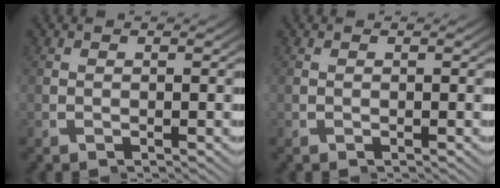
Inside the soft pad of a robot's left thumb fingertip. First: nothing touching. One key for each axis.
{"total": 0.0}